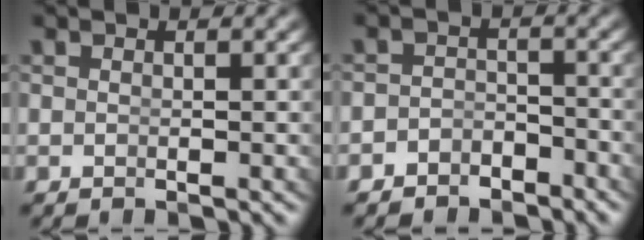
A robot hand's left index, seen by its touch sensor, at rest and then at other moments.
{"total": 3.5, "force": [-3.2, 1.6, -0.1], "torque": [0.006, -0.019, -0.048]}